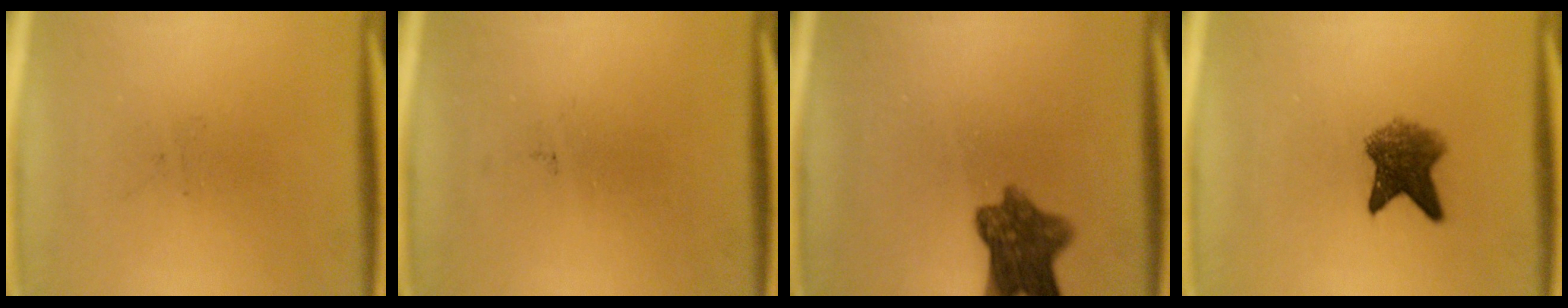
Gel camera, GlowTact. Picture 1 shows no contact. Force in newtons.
{"total": 0.0}
{"total": 8.0}
{"total": 5.8}